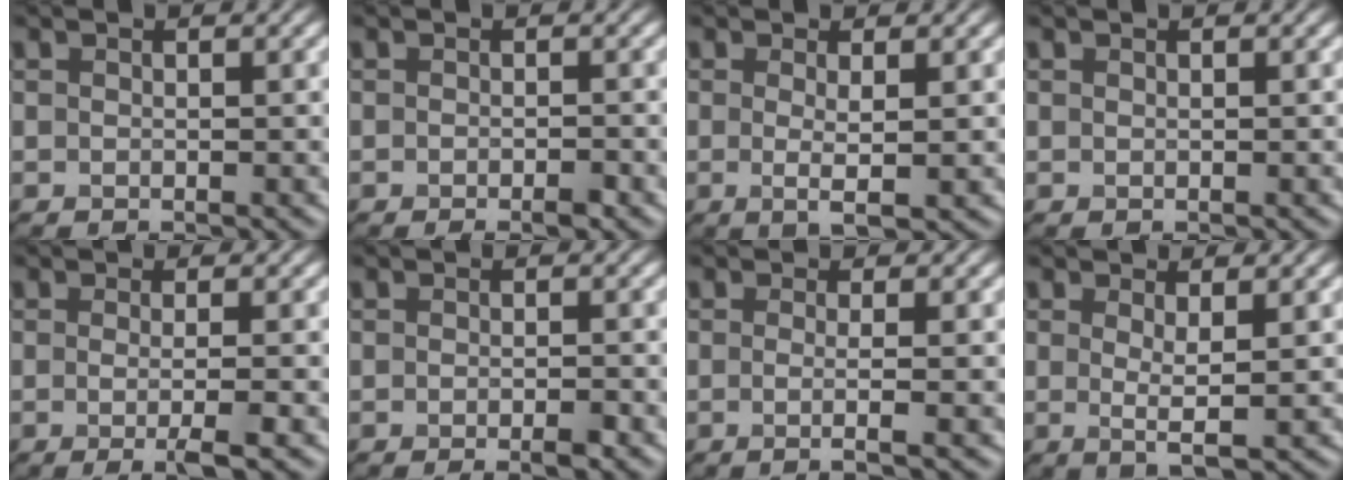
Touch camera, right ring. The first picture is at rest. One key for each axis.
{"total": 1.7, "fx": -1.0, "fy": 0.3, "fz": 1.3, "tx": -0.018, "ty": -0.003, "tz": -0.016}
{"total": 2.4, "fx": -0.1, "fy": 0.4, "fz": 2.4, "tx": -0.043, "ty": -0.007, "tz": -0.001}
{"total": 0.0}
{"total": 3.6, "fx": -0.7, "fy": 0.9, "fz": 3.4, "tx": -0.048, "ty": -0.009, "tz": -0.013}
{"total": 2.2, "fx": -1.2, "fy": 0.4, "fz": 1.8, "tx": -0.027, "ty": -0.003, "tz": -0.020}
{"total": 3.0, "fx": -0.3, "fy": 1.0, "fz": 2.8, "tx": -0.034, "ty": -0.003, "tz": -0.018}
{"total": 2.4, "fx": 0.3, "fy": 0.3, "fz": 2.3, "tx": -0.044, "ty": -0.012, "tz": 0.006}